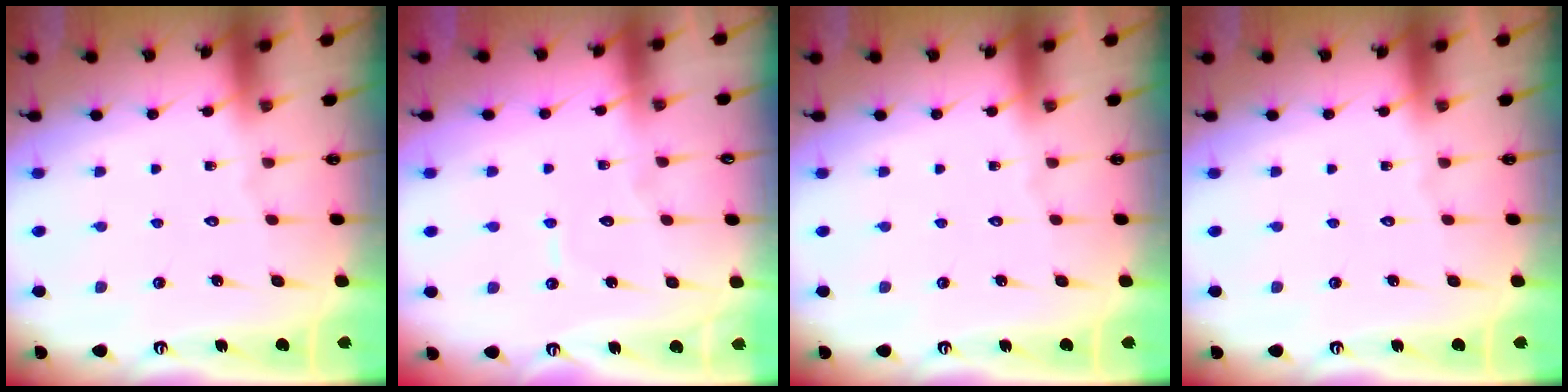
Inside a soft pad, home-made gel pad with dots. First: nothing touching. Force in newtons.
{"total": 4.3, "press": 4.3, "slide": 0.2}
{"total": 0.0}
{"total": 0.0}